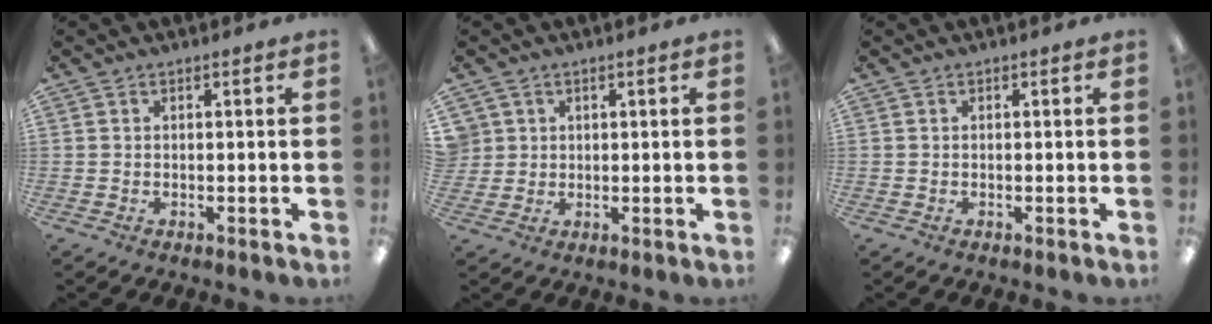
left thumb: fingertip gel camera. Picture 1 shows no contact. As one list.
[{"total": 2.9, "force": [1.0, 2.7, -0.4], "torque": [0.005, 0.000, 0.017]}, {"total": 0.0}]